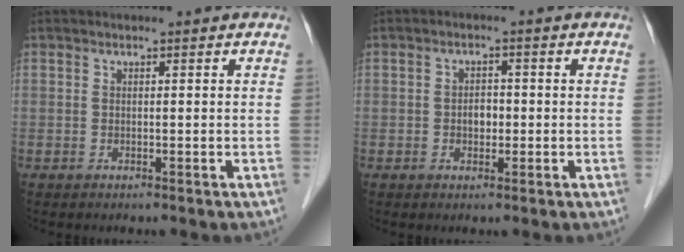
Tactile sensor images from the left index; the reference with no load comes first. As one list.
[{"total": 2.2, "force": [-0.5, 1.5, 1.6], "torque": [-0.024, 0.007, -0.007]}]